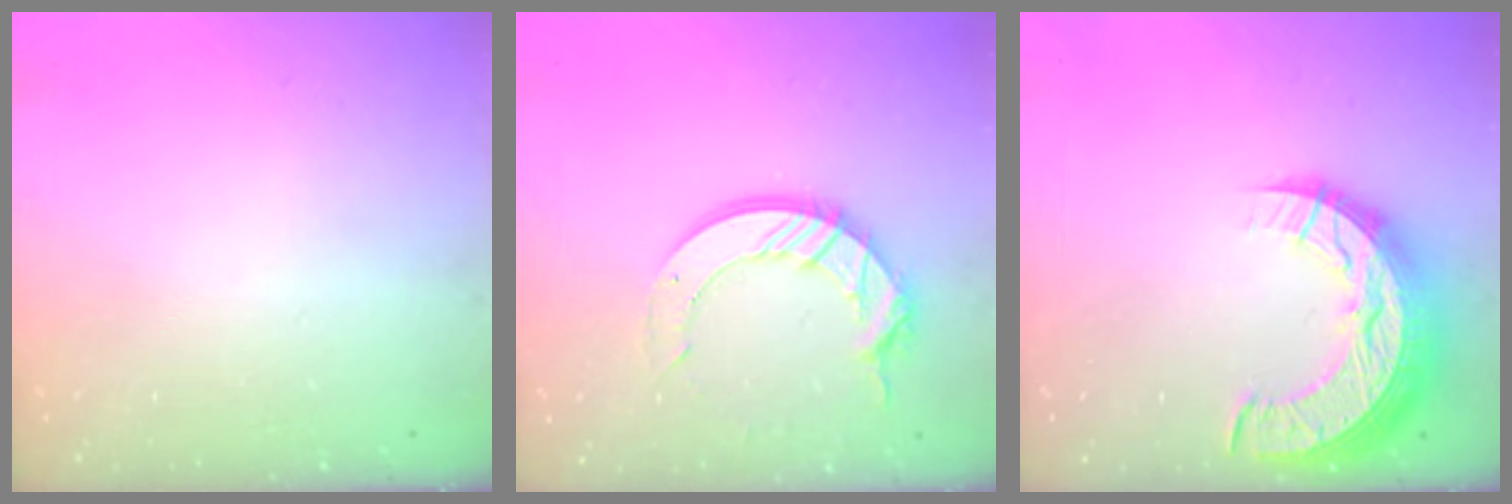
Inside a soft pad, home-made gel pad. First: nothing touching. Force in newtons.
{"total": 12.6, "press": 12.6, "slide": 1.2}
{"total": 15.0, "press": 15.0, "slide": 1.0}